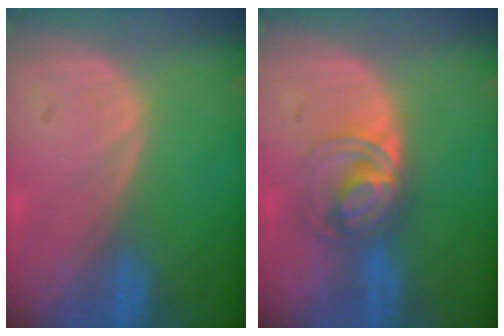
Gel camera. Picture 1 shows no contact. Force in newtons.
{"total": 6.5, "press": 5.8, "slide": 2.9}